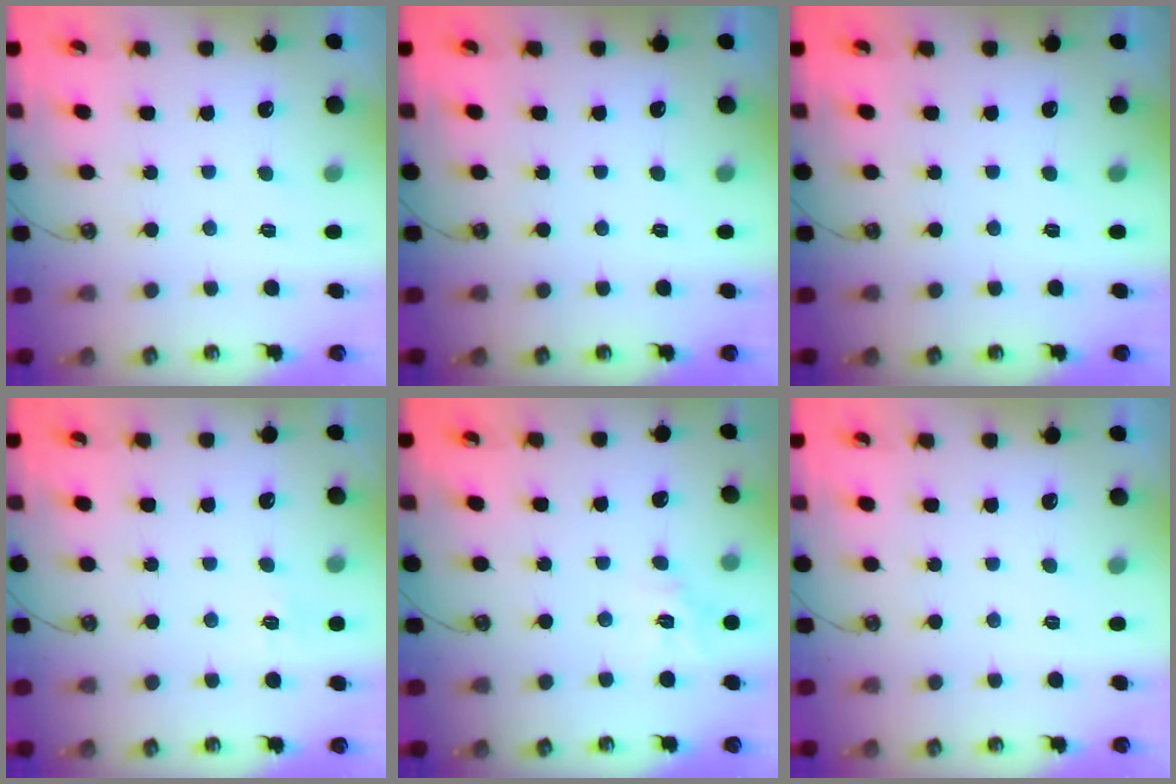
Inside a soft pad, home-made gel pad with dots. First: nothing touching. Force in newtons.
{"total": 0.0}
{"total": 0.0}
{"total": 6.0, "press": 5.9, "slide": 0.6}
{"total": 6.3, "press": 6.2, "slide": 0.5}
{"total": 0.0}